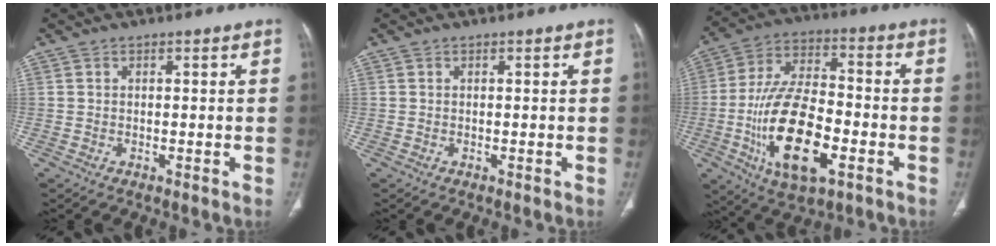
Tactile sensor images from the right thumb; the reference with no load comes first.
{"total": 0.0}
{"total": 19.7, "force": [-5.9, 9.0, 16.5], "torque": [-0.305, 0.020, -0.099]}